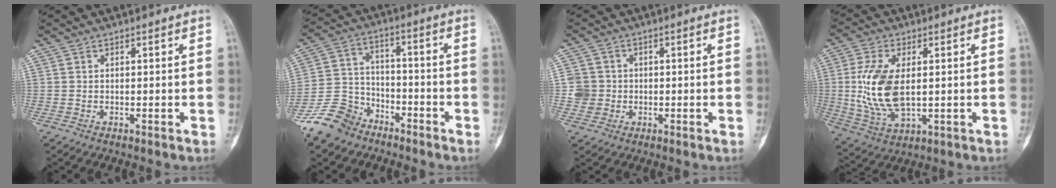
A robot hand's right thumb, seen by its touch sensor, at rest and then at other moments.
{"total": 9.3, "force": [-7.1, 5.5, 2.2], "torque": [-0.031, 0.048, -0.148]}
{"total": 4.2, "force": [-0.3, 4.1, 0.5], "torque": [0.014, 0.008, -0.009]}
{"total": 13.4, "force": [0.8, 7.2, 11.2], "torque": [-0.234, -0.010, 0.025]}